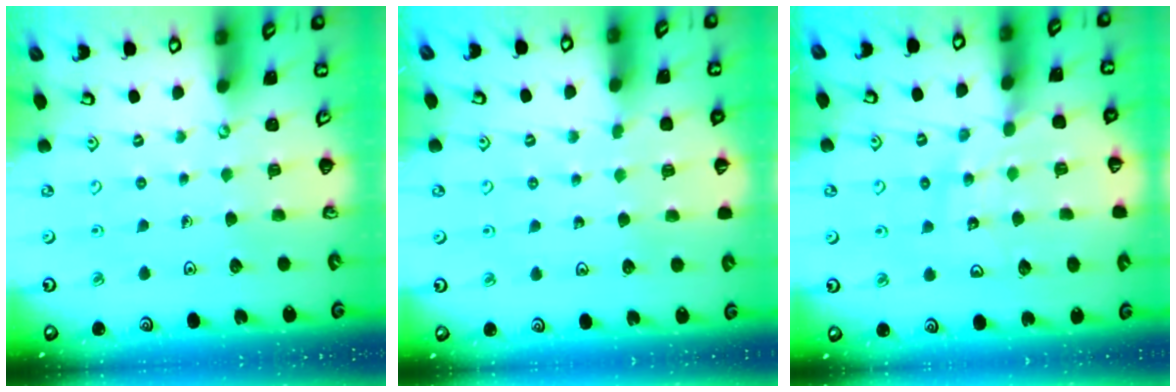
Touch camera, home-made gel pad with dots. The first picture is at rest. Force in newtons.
{"total": 4.5, "press": 4.4, "slide": 0.4}
{"total": 12.7, "press": 12.6, "slide": 1.6}